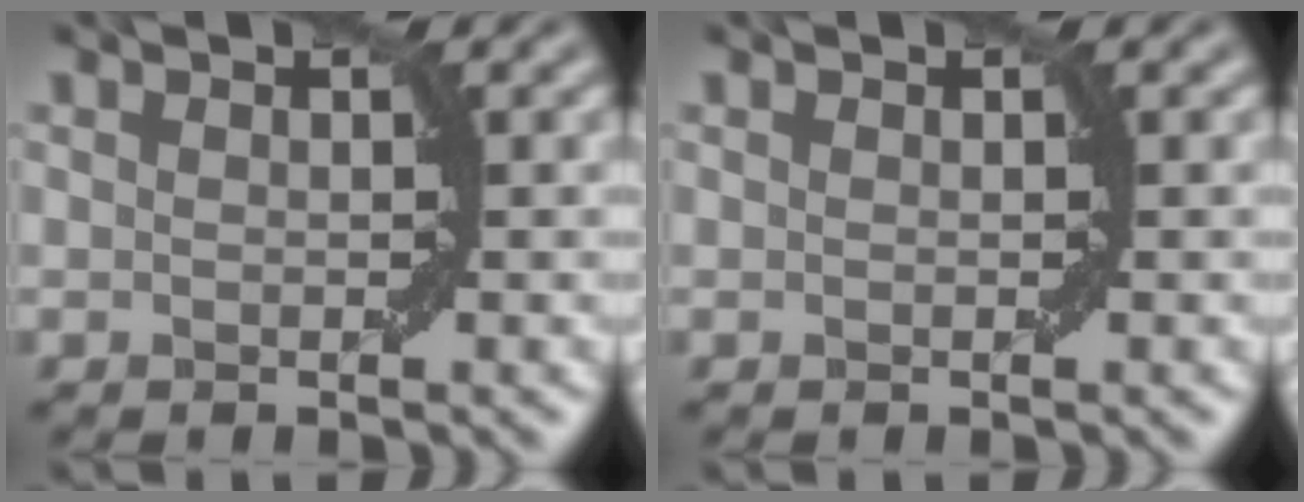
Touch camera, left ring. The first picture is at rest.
{"total": 0.0}